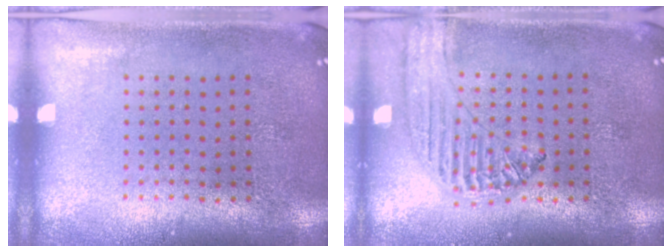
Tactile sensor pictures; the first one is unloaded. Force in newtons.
{"total": 0.9, "press": 0.9, "slide": 0.1}